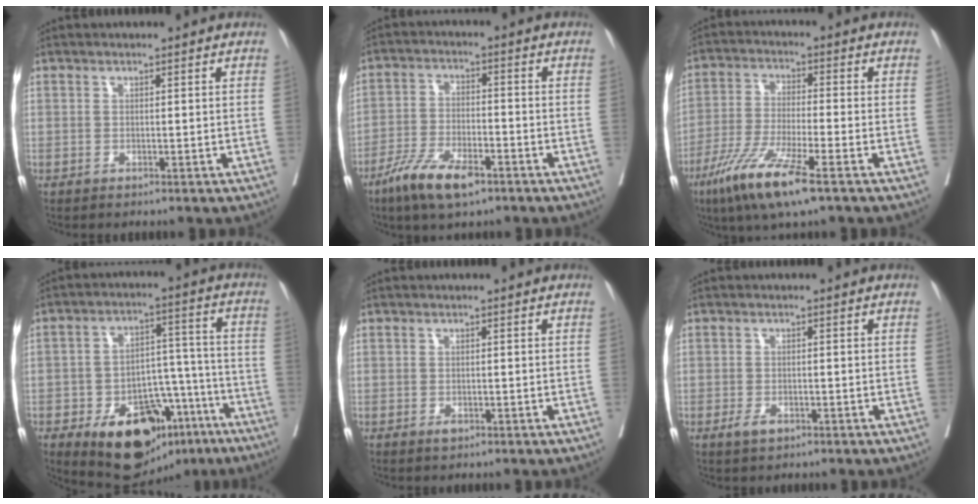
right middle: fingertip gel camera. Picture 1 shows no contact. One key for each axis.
{"total": 9.1, "fx": -5.9, "fy": 2.6, "fz": 6.4, "tx": -0.128, "ty": -0.012, "tz": -0.106}
{"total": 11.3, "fx": -6.7, "fy": 0.7, "fz": 9.0, "tx": -0.186, "ty": -0.032, "tz": -0.124}
{"total": 18.5, "fx": -10.3, "fy": 10.3, "fz": 11.4, "tx": -0.171, "ty": 0.025, "tz": -0.147}
{"total": 0.9, "fx": -0.4, "fy": 0.5, "fz": 0.6, "tx": -0.009, "ty": 0.000, "tz": -0.003}
{"total": 2.1, "fx": -1.2, "fy": 1.0, "fz": 1.5, "tx": -0.027, "ty": 0.000, "tz": -0.016}